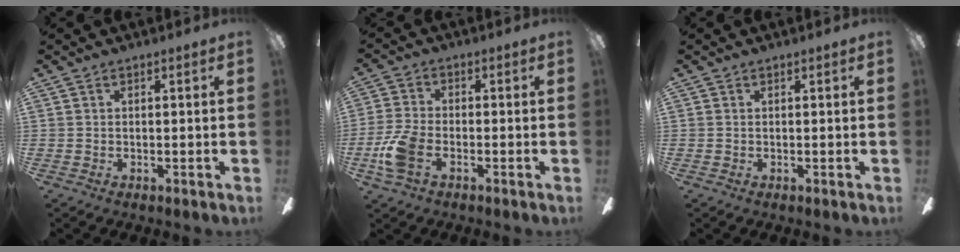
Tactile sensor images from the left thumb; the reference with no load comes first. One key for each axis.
{"total": 8.8, "fx": -3.1, "fy": 5.2, "fz": 6.4, "tx": -0.136, "ty": 0.008, "tz": -0.054}
{"total": 0.0}